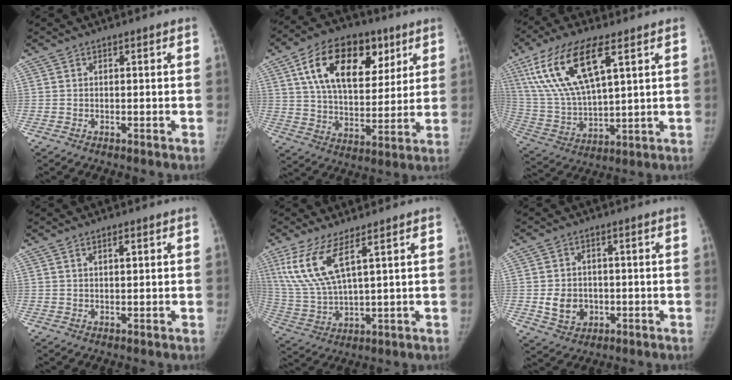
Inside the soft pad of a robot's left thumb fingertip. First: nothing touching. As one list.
[{"total": 21.2, "force": [9.1, 12.5, 14.5], "torque": [-0.206, -0.014, 0.151]}, {"total": 18.1, "force": [8.3, 6.7, 14.6], "torque": [-0.289, -0.018, 0.162]}, {"total": 1.7, "force": [0.9, 0.6, 1.3], "torque": [-0.019, -0.002, 0.014]}, {"total": 11.1, "force": [5.7, 2.9, 9.1], "torque": [-0.209, -0.028, 0.127]}, {"total": 6.2, "force": [-0.9, 5.2, 3.2], "torque": [-0.032, 0.003, -0.004]}]